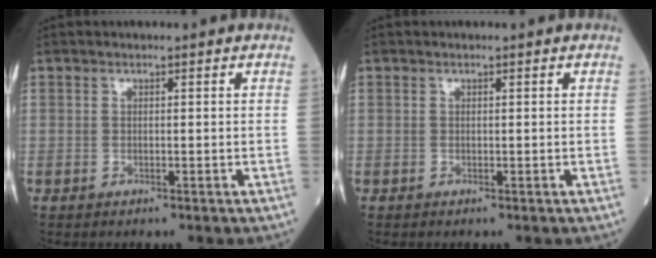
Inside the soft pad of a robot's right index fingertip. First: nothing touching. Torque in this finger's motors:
{"motor_torque": [-0.14, 0.03, -0.04, 0.01]}